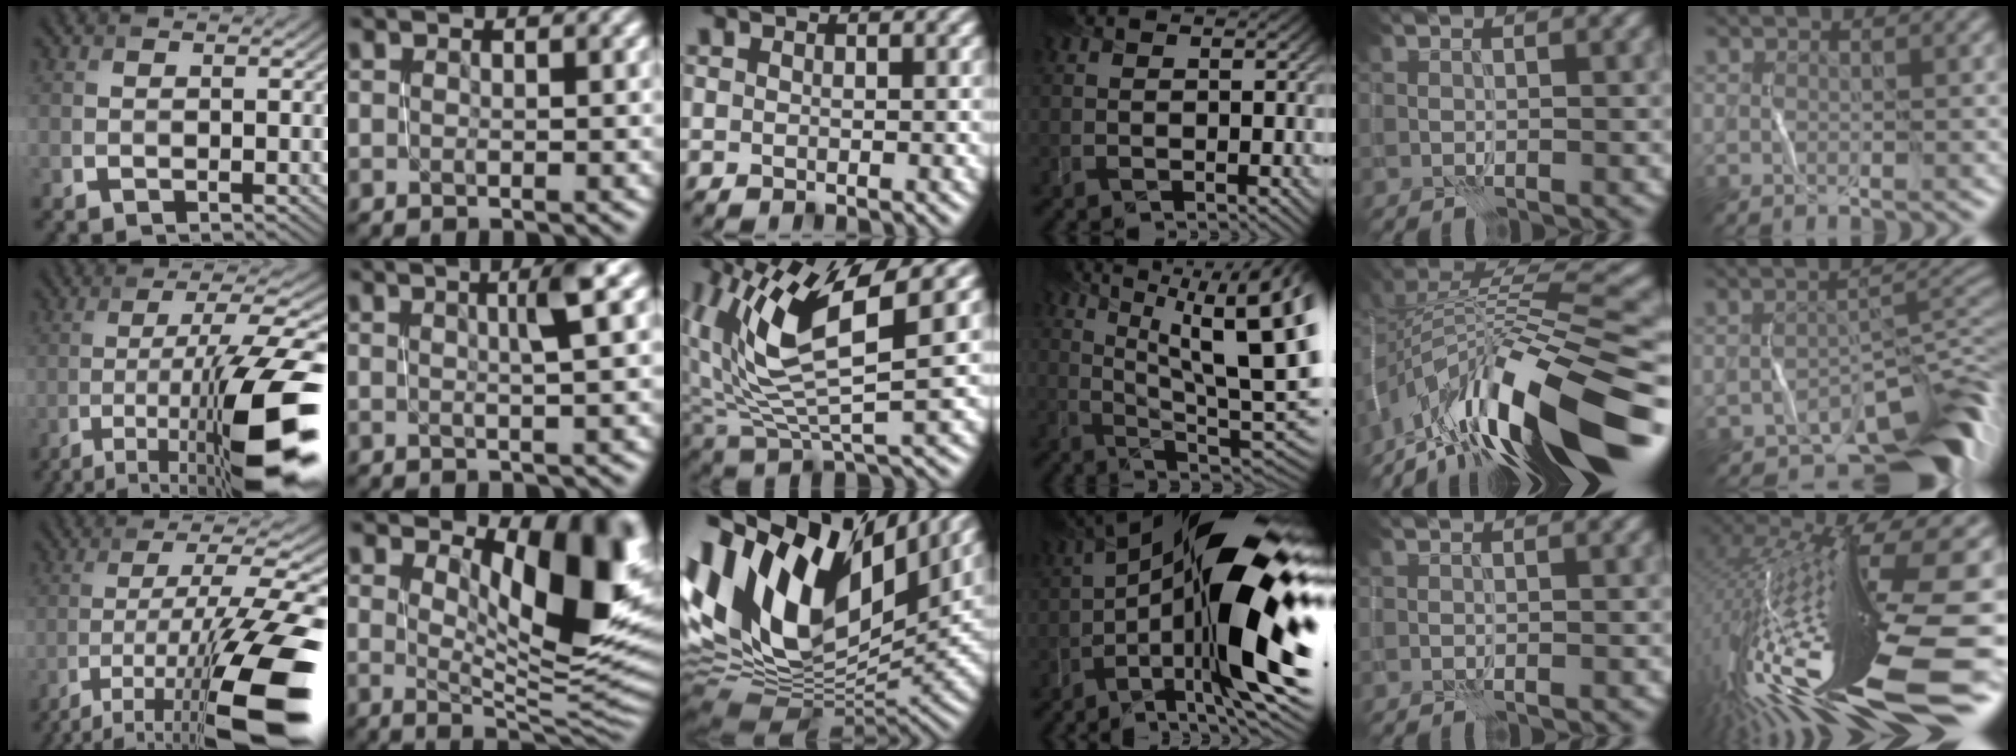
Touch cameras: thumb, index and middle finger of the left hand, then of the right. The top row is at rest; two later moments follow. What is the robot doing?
{"motion": "open", "object": "stapler"}